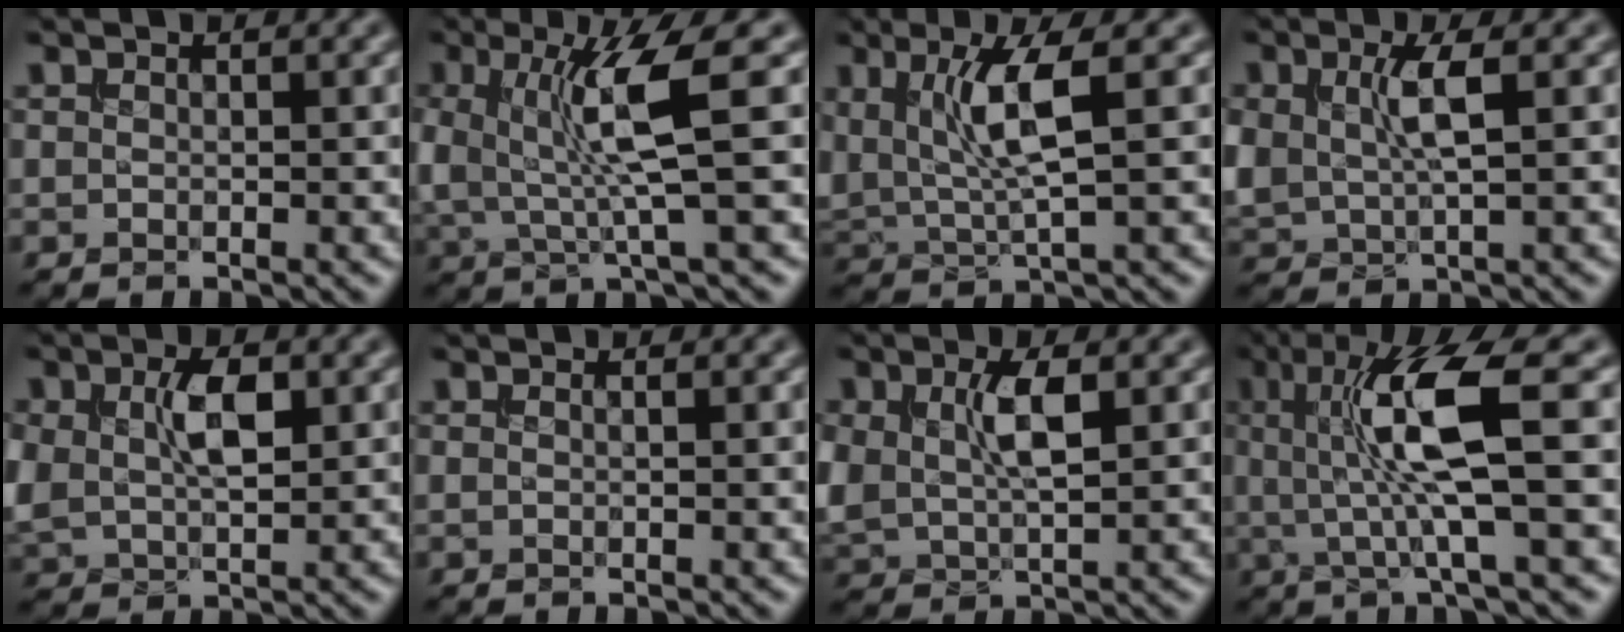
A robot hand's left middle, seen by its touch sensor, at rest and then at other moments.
{"total": 5.7, "force": [0.8, 0.6, 5.6], "torque": [-0.125, -0.002, 0.019]}
{"total": 5.0, "force": [1.4, 1.2, 4.6], "torque": [-0.096, -0.007, 0.033]}
{"total": 3.5, "force": [1.0, 1.5, 3.0], "torque": [-0.072, 0.002, 0.023]}
{"total": 5.0, "force": [1.2, 2.9, 3.8], "torque": [-0.089, 0.001, 0.025]}
{"total": 0.5, "force": [0.1, 0.2, 0.5], "torque": [-0.009, -0.001, -0.004]}
{"total": 4.5, "force": [1.2, 2.3, 3.7], "torque": [-0.088, 0.001, 0.026]}
{"total": 8.3, "force": [1.1, 1.6, 8.1], "torque": [-0.143, -0.005, 0.021]}